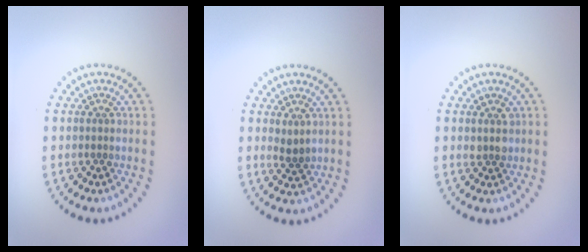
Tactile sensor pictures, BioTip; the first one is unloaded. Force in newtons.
{"total": 1.0, "press": 0.8, "slide": 0.6}
{"total": 1.5, "press": 1.4, "slide": 0.5}